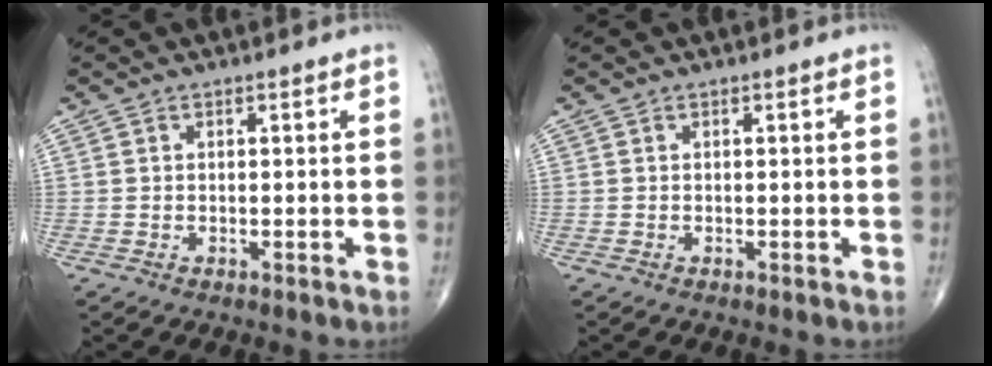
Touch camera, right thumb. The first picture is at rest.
{"total": 0.0}